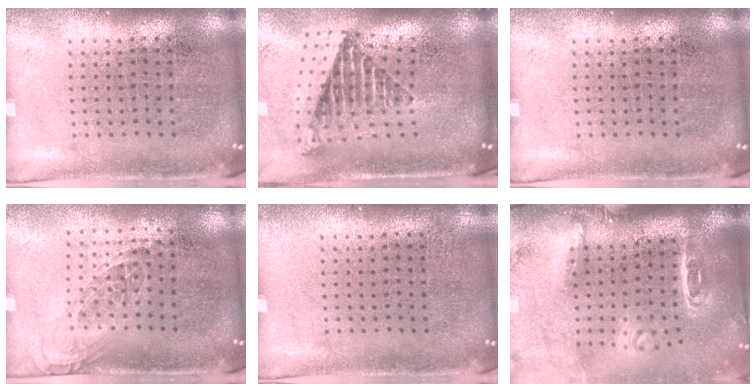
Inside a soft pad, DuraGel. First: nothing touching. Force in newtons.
{"total": 2.6, "press": 1.7, "slide": 1.9}
{"total": 0.0}
{"total": 1.2, "press": 0.9, "slide": 0.7}
{"total": 0.0}
{"total": 3.2, "press": 2.2, "slide": 2.3}